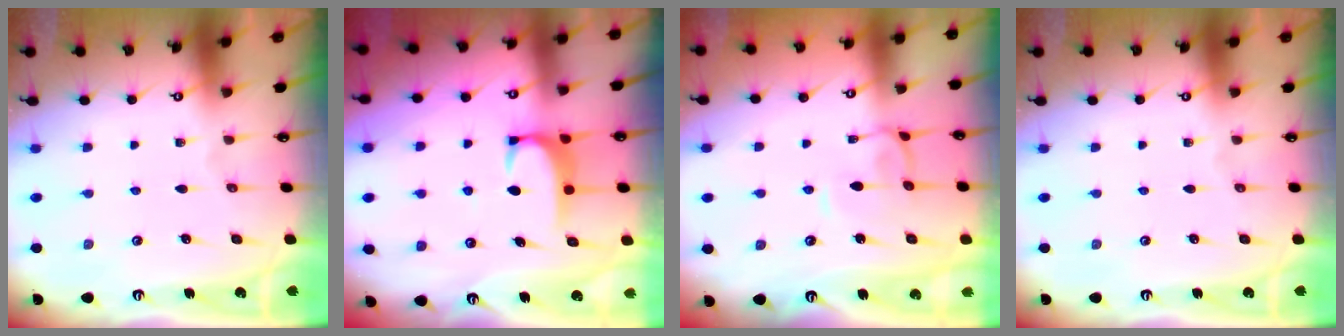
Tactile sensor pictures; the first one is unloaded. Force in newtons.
{"total": 2.0, "press": 1.9, "slide": 0.6}
{"total": 2.0, "press": 2.0, "slide": 0.5}
{"total": 0.0}